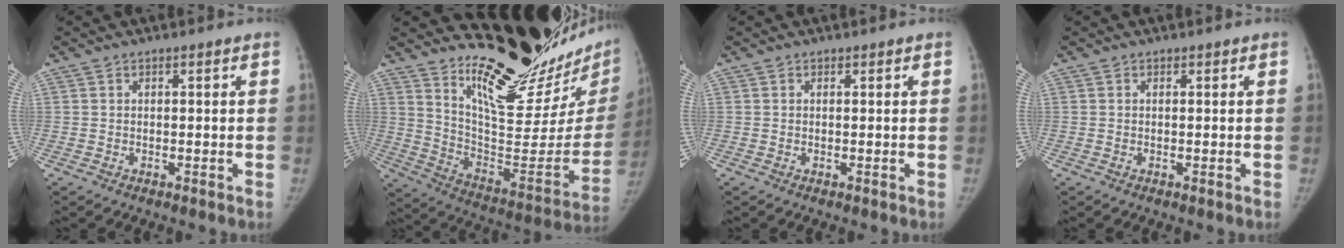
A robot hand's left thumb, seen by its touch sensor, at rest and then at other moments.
{"total": 29.1, "force": [24.0, 7.2, 14.8], "torque": [-0.182, -0.198, 0.341]}
{"total": 0.0}
{"total": 0.0}